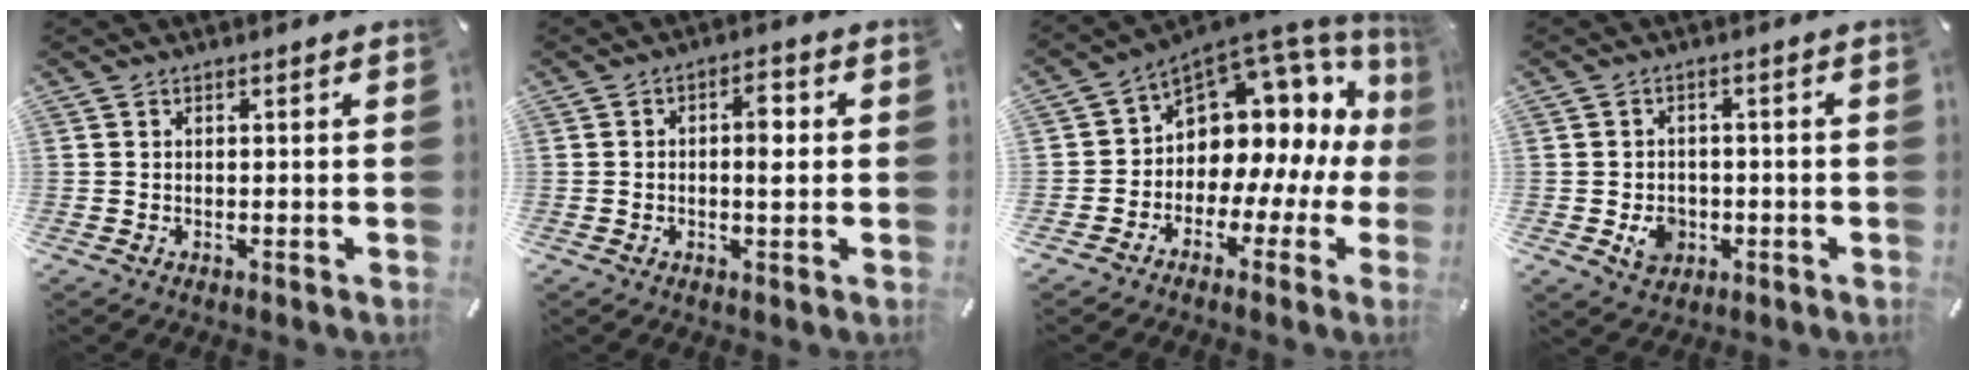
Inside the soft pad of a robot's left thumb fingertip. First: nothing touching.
{"total": 4.8, "force": [0.2, 2.3, 4.2], "torque": [-0.058, 0.001, -0.003]}
{"total": 10.9, "force": [3.7, 8.8, 5.3], "torque": [-0.067, -0.057, 0.062]}
{"total": 5.6, "force": [-1.5, 4.8, 2.5], "torque": [-0.031, 0.004, -0.024]}